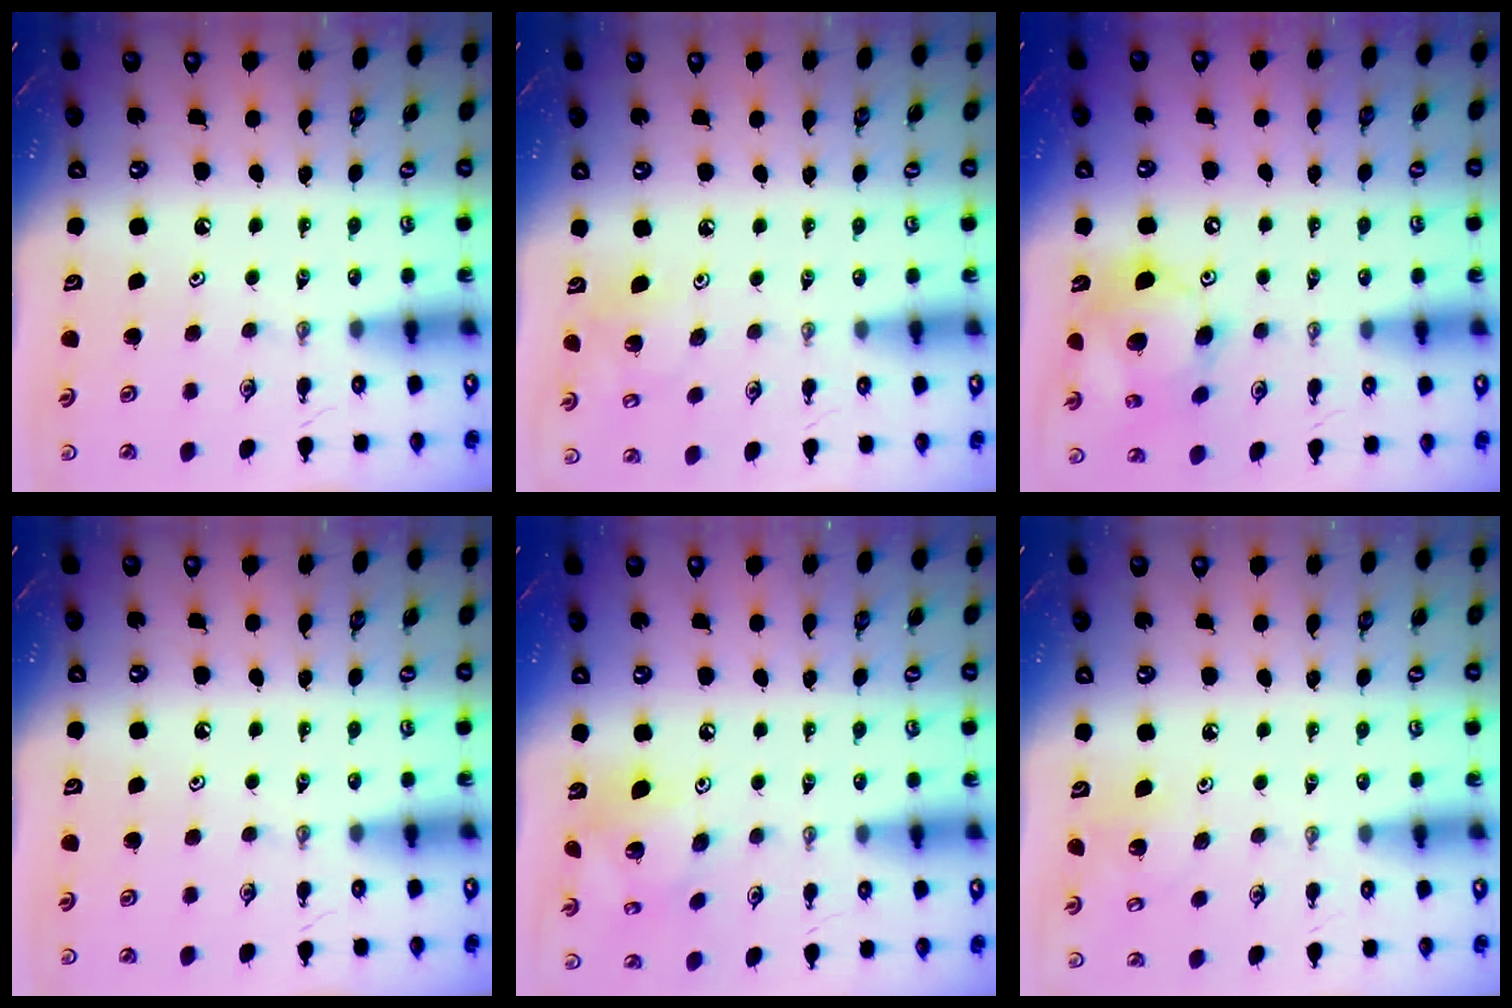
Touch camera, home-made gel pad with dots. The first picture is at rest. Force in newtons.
{"total": 6.5, "press": 6.5, "slide": 0.8}
{"total": 13.3, "press": 13.1, "slide": 2.3}
{"total": 0.0}
{"total": 11.3, "press": 11.3, "slide": 0.9}
{"total": 6.1, "press": 6.1, "slide": 0.4}